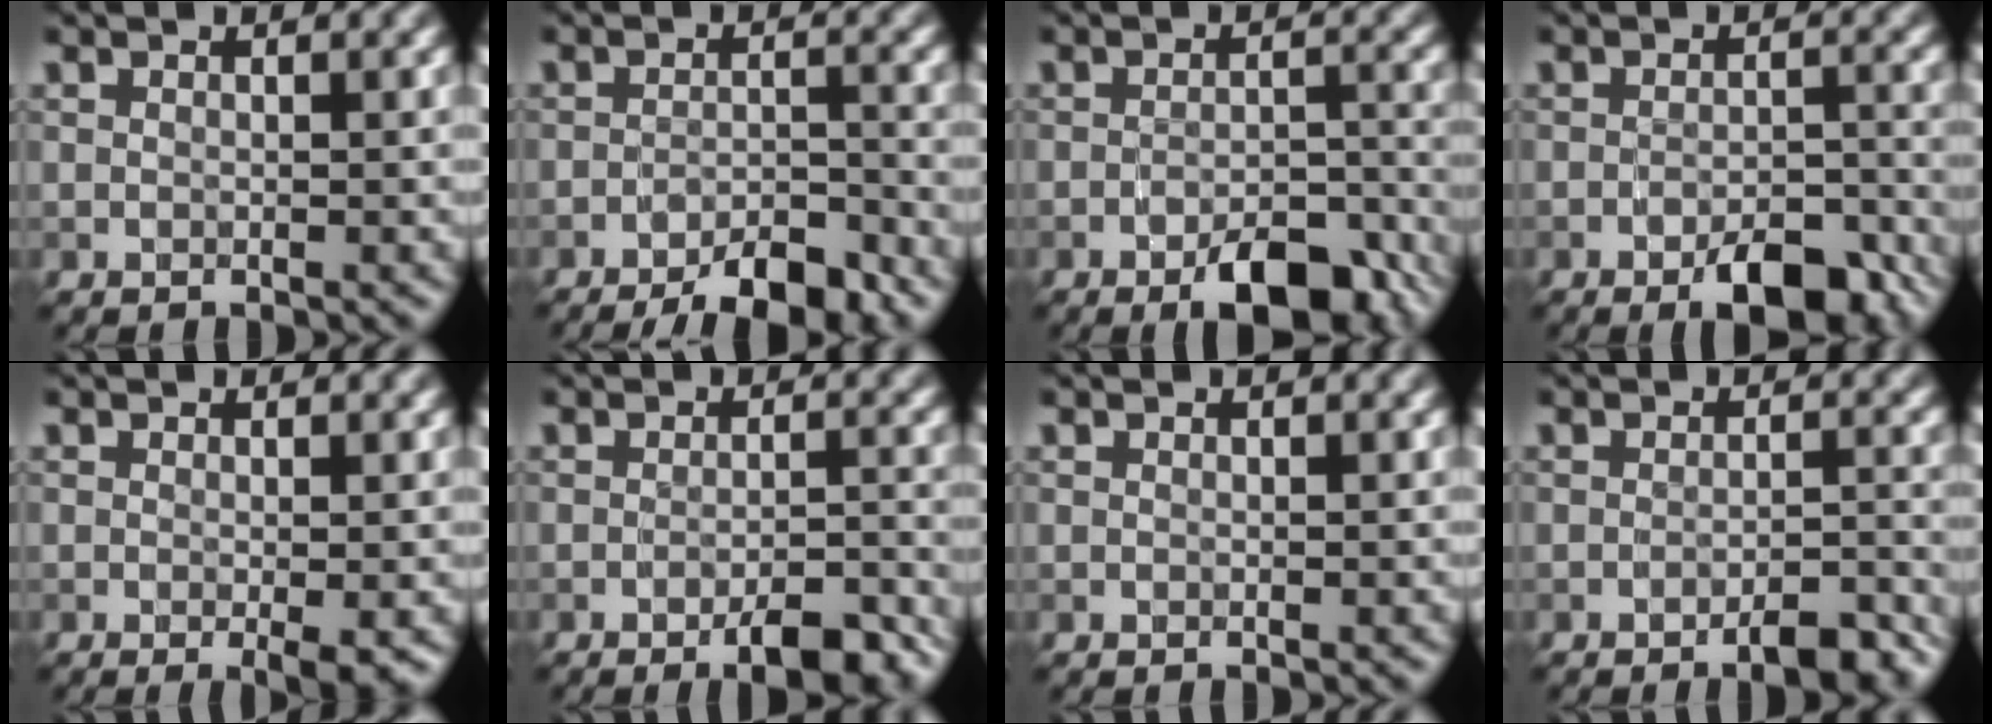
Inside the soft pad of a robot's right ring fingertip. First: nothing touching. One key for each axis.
{"total": 6.5, "fx": -4.8, "fy": 1.6, "fz": 4.1, "tx": -0.059, "ty": -0.003, "tz": -0.074}
{"total": 6.7, "fx": -4.2, "fy": 2.3, "fz": 4.7, "tx": -0.065, "ty": 0.000, "tz": -0.059}
{"total": 5.9, "fx": -3.6, "fy": 1.9, "fz": 4.2, "tx": -0.061, "ty": 0.001, "tz": -0.050}
{"total": 1.7, "fx": -0.4, "fy": 0.1, "fz": 1.6, "tx": -0.023, "ty": -0.010, "tz": -0.005}
{"total": 4.4, "fx": -2.6, "fy": 1.0, "fz": 3.4, "tx": -0.052, "ty": -0.001, "tz": -0.037}
{"total": 0.0}
{"total": 3.6, "fx": -2.4, "fy": 0.8, "fz": 2.6, "tx": -0.037, "ty": 0.002, "tz": -0.036}